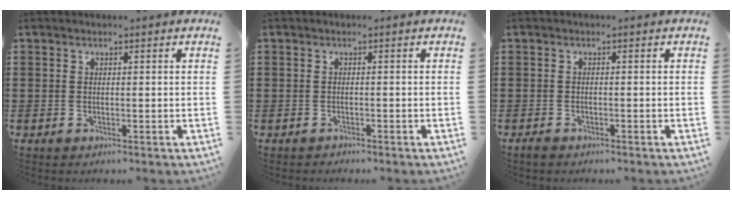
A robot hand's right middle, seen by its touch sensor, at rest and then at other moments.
{"total": 0.7, "force": [-0.6, 0.2, -0.1], "torque": [0.002, 0.003, -0.015]}
{"total": 0.9, "force": [-0.7, 0.4, 0.3], "torque": [-0.007, -0.002, -0.015]}